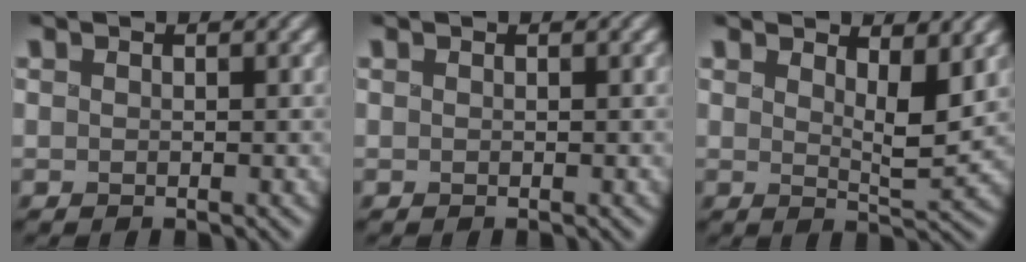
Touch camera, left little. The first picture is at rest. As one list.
[{"total": 0.0}, {"total": 3.5, "force": [2.0, 1.2, 2.6], "torque": [-0.046, -0.009, 0.027]}]